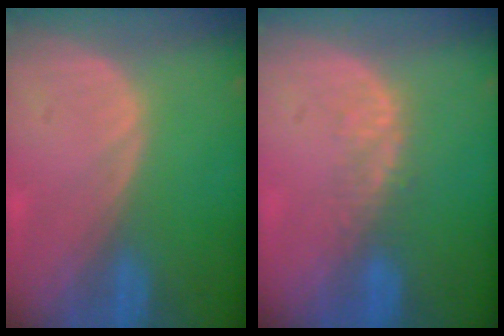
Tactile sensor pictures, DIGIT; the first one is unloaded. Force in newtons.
{"total": 2.9, "press": 2.3, "slide": 1.8}